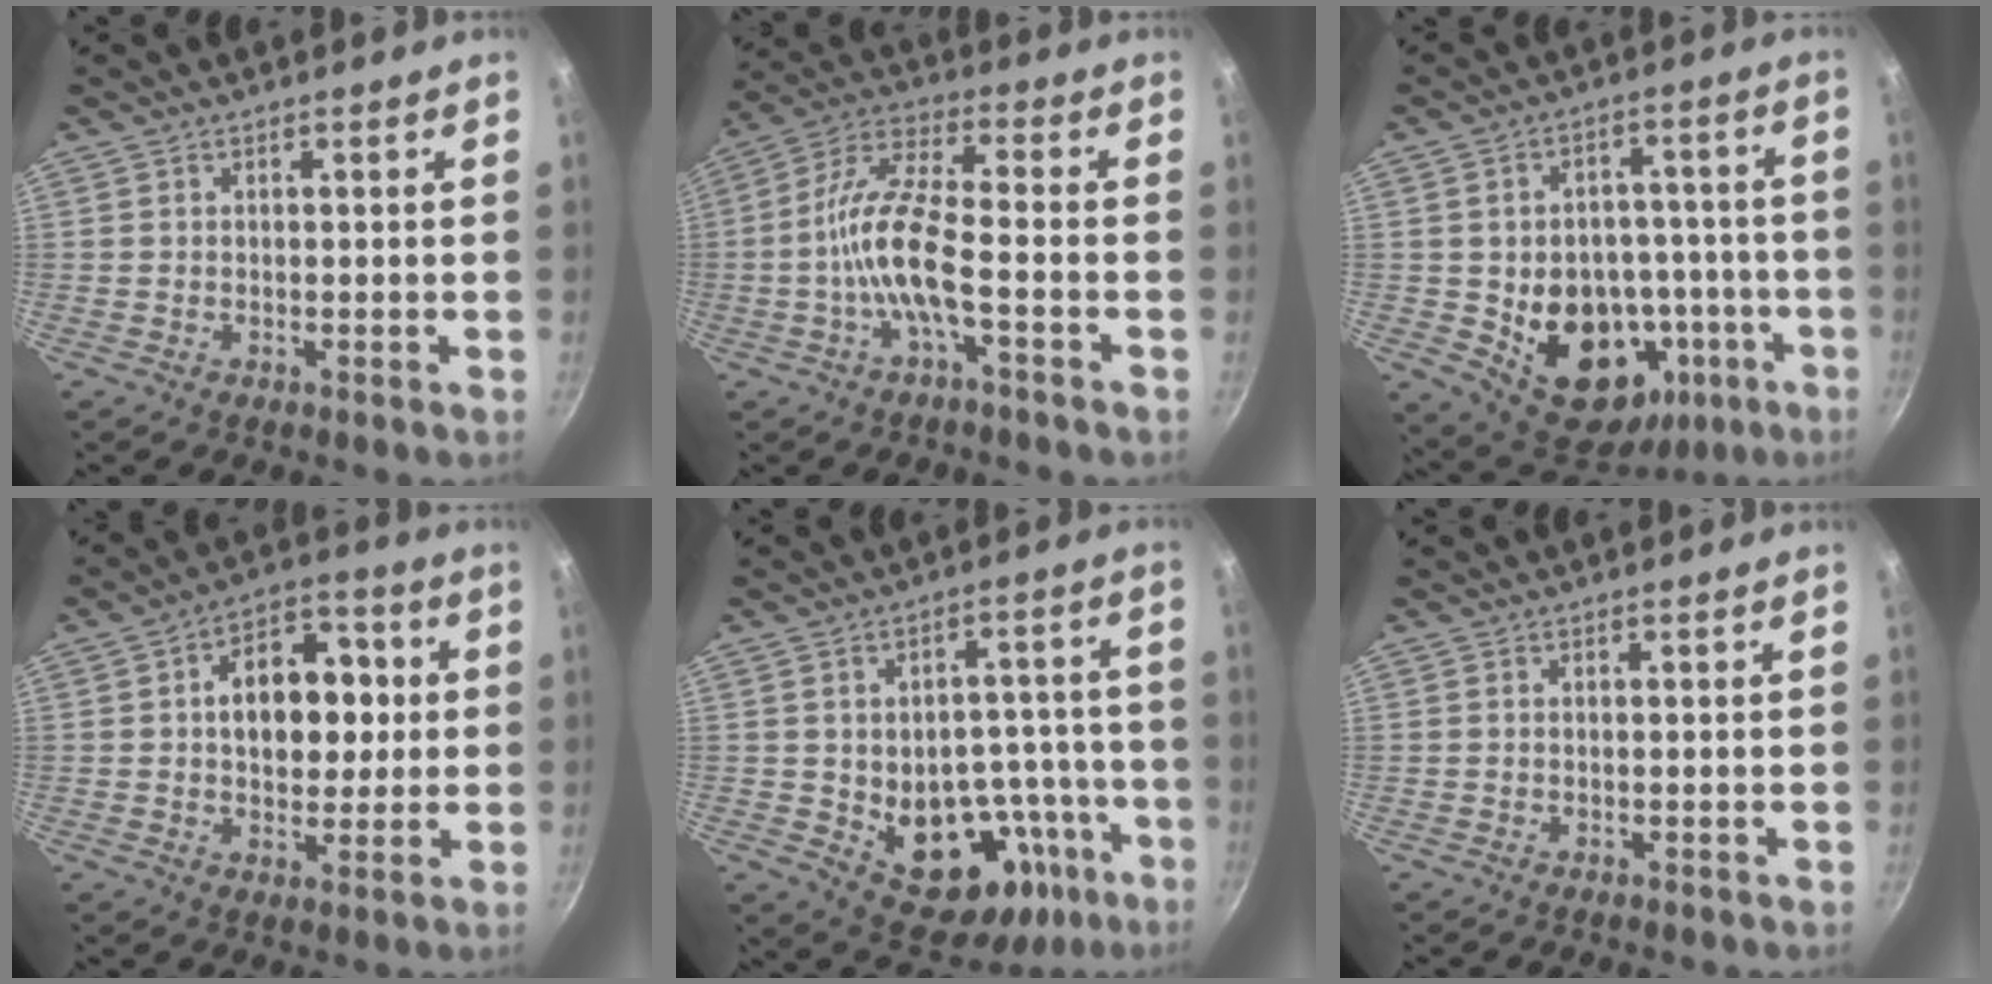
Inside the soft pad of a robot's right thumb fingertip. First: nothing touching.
{"total": 10.9, "force": [-2.9, 3.0, 10.1], "torque": [-0.220, 0.042, -0.058]}
{"total": 19.0, "force": [-5.8, 13.4, 12.2], "torque": [-0.148, 0.033, -0.063]}
{"total": 13.6, "force": [1.6, 8.9, 10.2], "torque": [-0.109, 0.020, 0.019]}
{"total": 17.6, "force": [-6.5, 11.0, 12.2], "torque": [-0.134, 0.047, -0.072]}
{"total": 0.0}